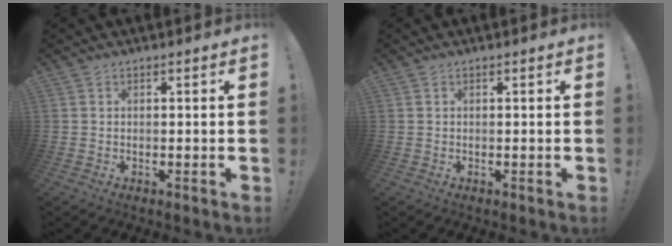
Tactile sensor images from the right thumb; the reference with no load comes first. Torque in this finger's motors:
{"motor_torque": [-0.19, -0.03, 0.00, -0.21, 0.09]}